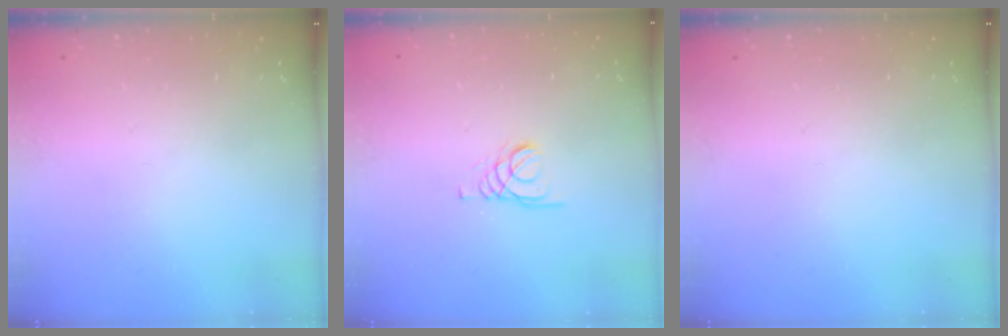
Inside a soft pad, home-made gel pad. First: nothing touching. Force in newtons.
{"total": 1.8, "press": 1.8, "slide": 0.2}
{"total": 0.0}